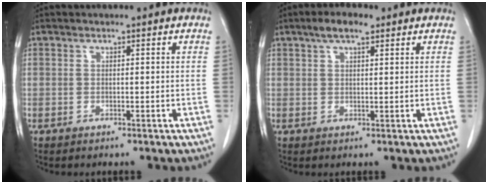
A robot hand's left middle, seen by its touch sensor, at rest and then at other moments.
{"total": 3.9, "force": [2.6, 1.3, 2.7], "torque": [-0.054, 0.011, 0.045]}